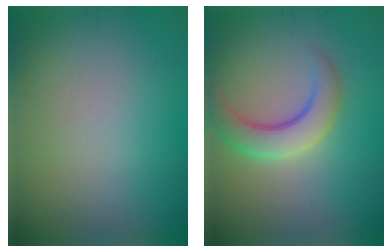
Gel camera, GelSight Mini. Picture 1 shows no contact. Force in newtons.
{"total": 4.3, "press": 4.3, "slide": 0.3}